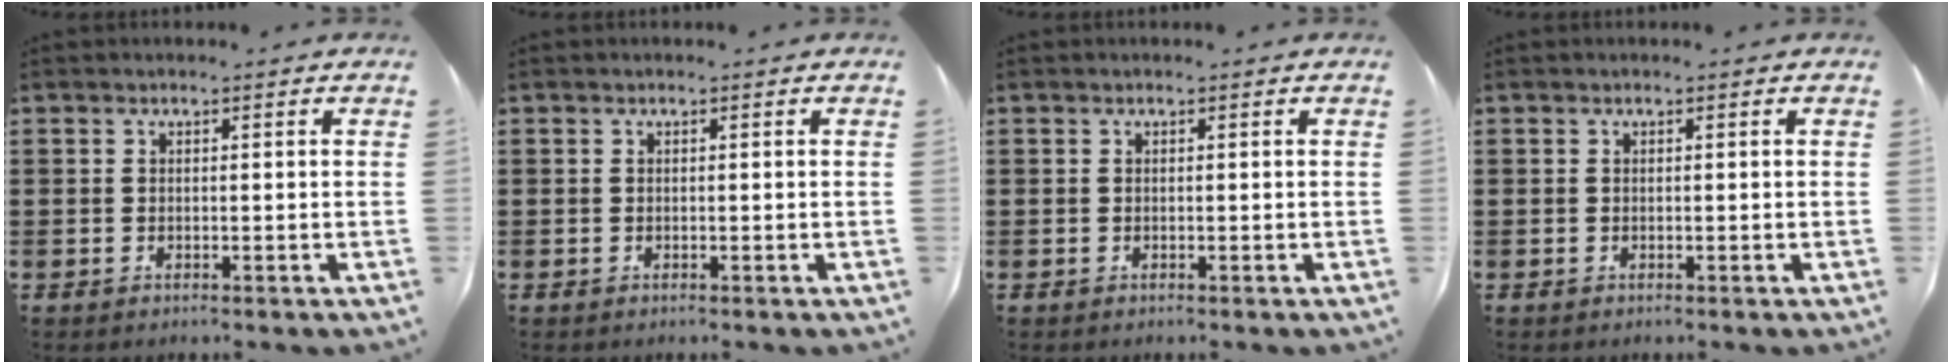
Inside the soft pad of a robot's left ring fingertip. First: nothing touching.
{"total": 0.0}
{"total": 0.0}
{"total": 0.0}